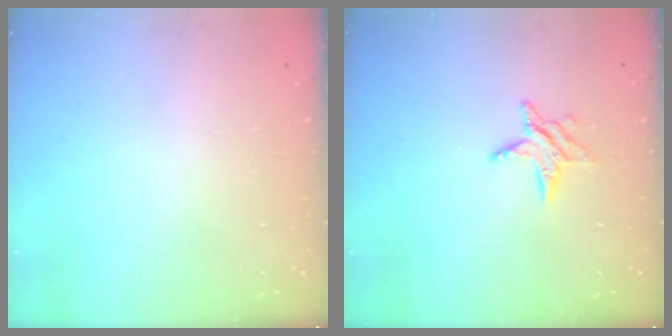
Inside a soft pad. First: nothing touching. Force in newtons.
{"total": 6.2, "press": 6.2, "slide": 0.5}